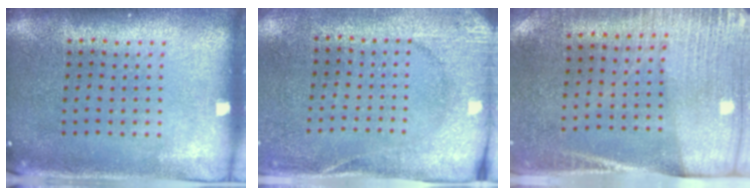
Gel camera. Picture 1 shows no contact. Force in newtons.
{"total": 2.7, "press": 2.3, "slide": 1.3}
{"total": 2.7, "press": 2.4, "slide": 1.2}